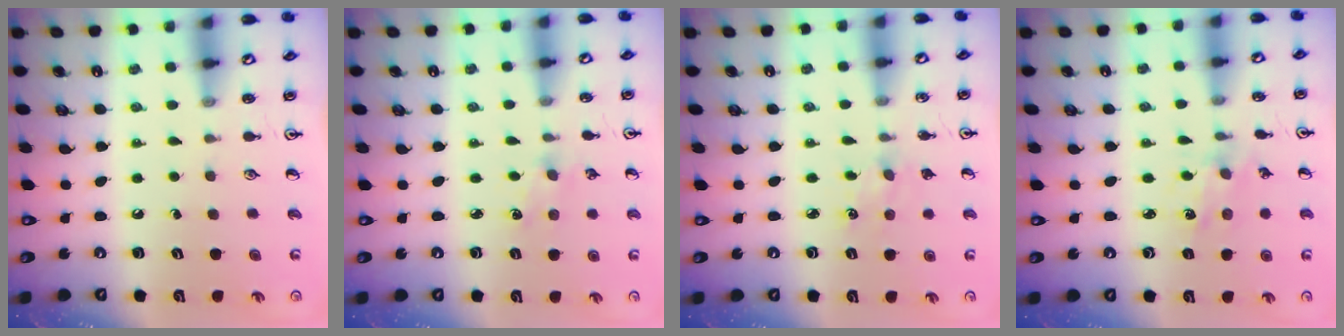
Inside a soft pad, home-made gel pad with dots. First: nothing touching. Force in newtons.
{"total": 2.3, "press": 2.3, "slide": 0.4}
{"total": 4.2, "press": 4.1, "slide": 0.6}
{"total": 1.3, "press": 1.3, "slide": 0.1}